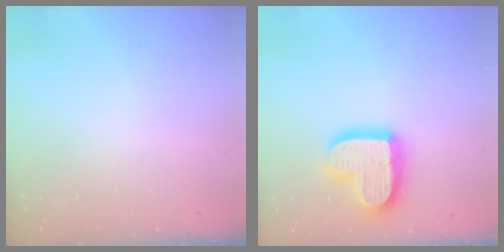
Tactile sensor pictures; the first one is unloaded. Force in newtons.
{"total": 17.7, "press": 17.7, "slide": 1.5}